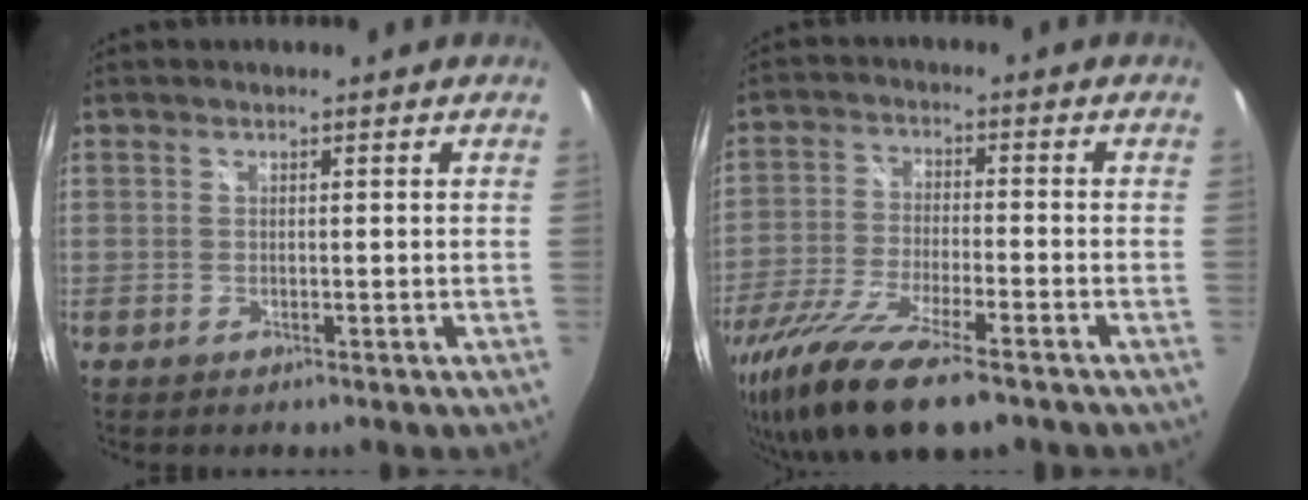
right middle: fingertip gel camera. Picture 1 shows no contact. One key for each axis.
{"total": 17.9, "fx": -12.8, "fy": 4.1, "fz": 11.9, "tx": -0.250, "ty": -0.054, "tz": -0.233}